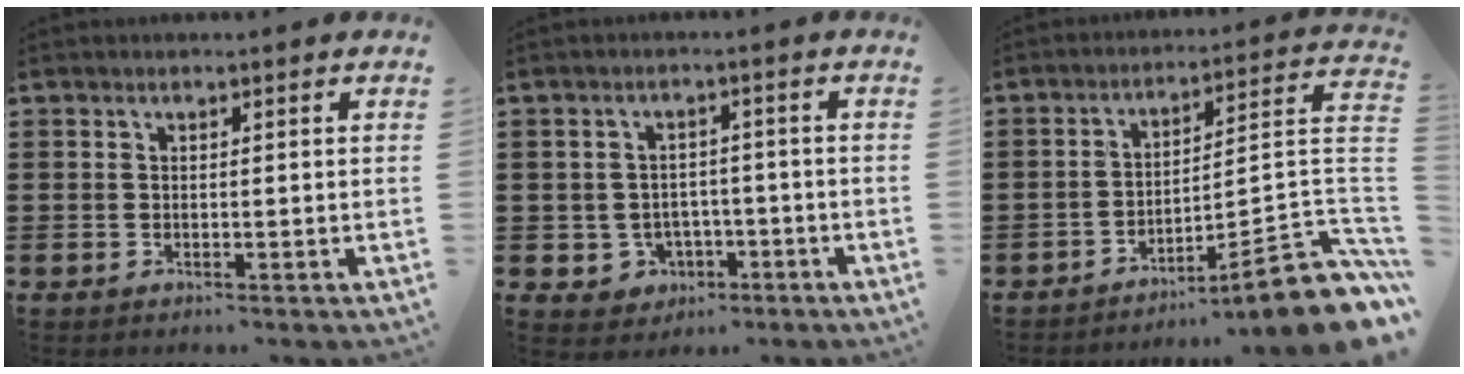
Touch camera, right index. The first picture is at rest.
{"total": 3.3, "force": [-1.4, 2.9, 0.8], "torque": [-0.025, 0.006, -0.030]}
{"total": 9.7, "force": [-6.4, 0.5, 7.4], "torque": [-0.105, -0.003, -0.123]}